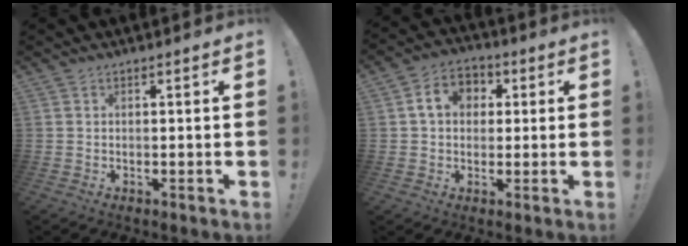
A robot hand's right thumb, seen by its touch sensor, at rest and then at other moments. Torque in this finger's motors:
{"motor_torque": [1.01, 1.44, 0.76, 0.07, 0.00]}